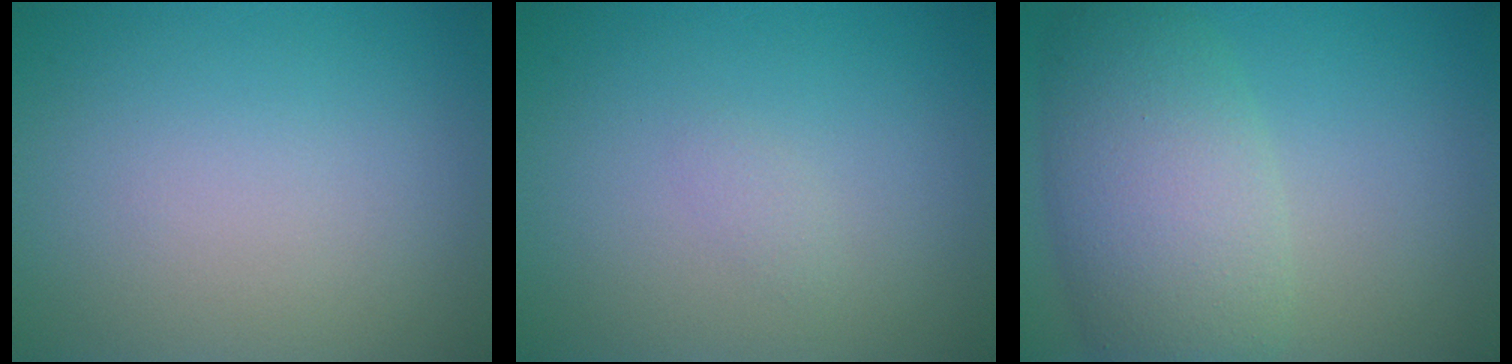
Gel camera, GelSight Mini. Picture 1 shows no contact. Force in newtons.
{"total": 0.7, "press": 0.7, "slide": 0.1}
{"total": 7.4, "press": 7.4, "slide": 0.4}